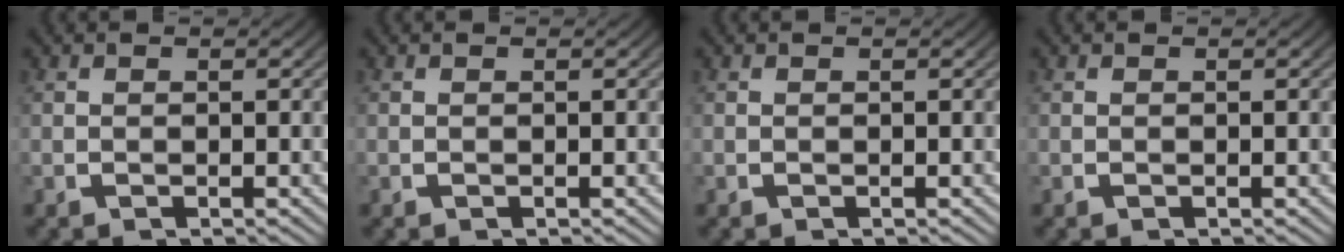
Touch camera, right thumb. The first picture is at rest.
{"total": 0.0}
{"total": 0.0}
{"total": 0.0}